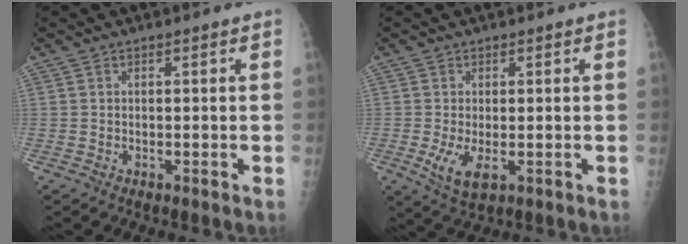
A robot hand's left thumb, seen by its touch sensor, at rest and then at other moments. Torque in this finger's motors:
{"motor_torque": [-0.20, 0.34, 0.30, -0.18, 0.04]}